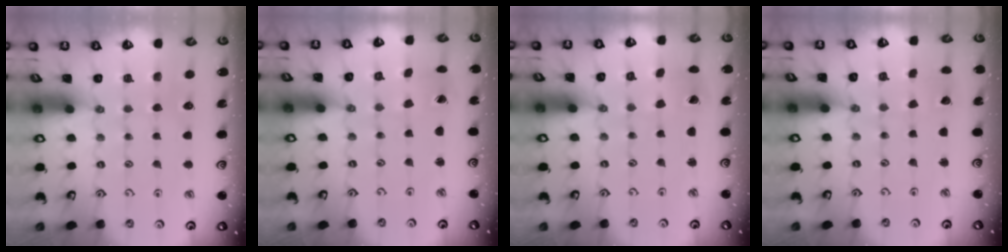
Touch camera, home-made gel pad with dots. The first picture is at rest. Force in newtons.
{"total": 0.5, "press": 0.5, "slide": 0.1}
{"total": 3.5, "press": 3.4, "slide": 0.3}
{"total": 2.4, "press": 2.4, "slide": 0.2}